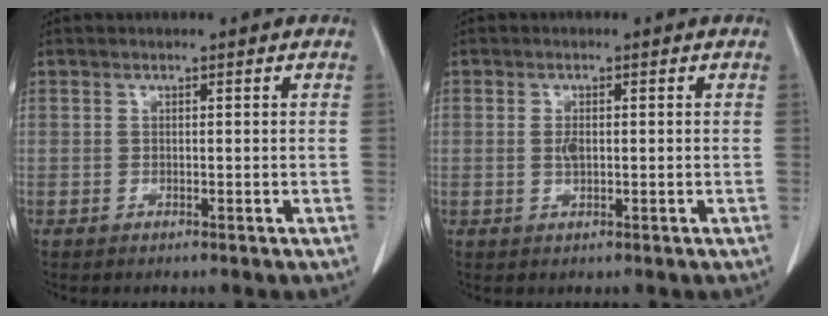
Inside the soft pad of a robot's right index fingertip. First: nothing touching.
{"total": 1.7, "force": [0.0, 0.7, 1.5], "torque": [-0.033, 0.000, 0.002]}